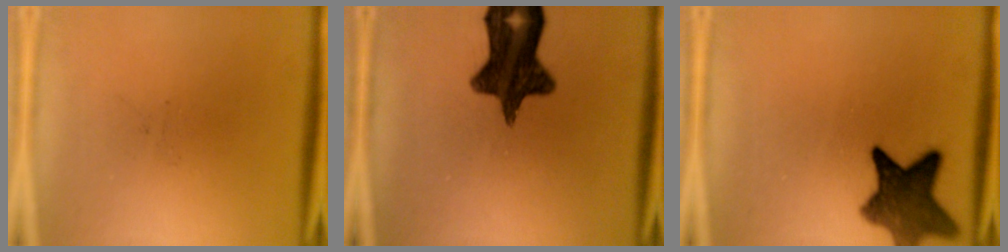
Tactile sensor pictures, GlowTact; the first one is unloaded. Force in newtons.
{"total": 13.2}
{"total": 9.9}